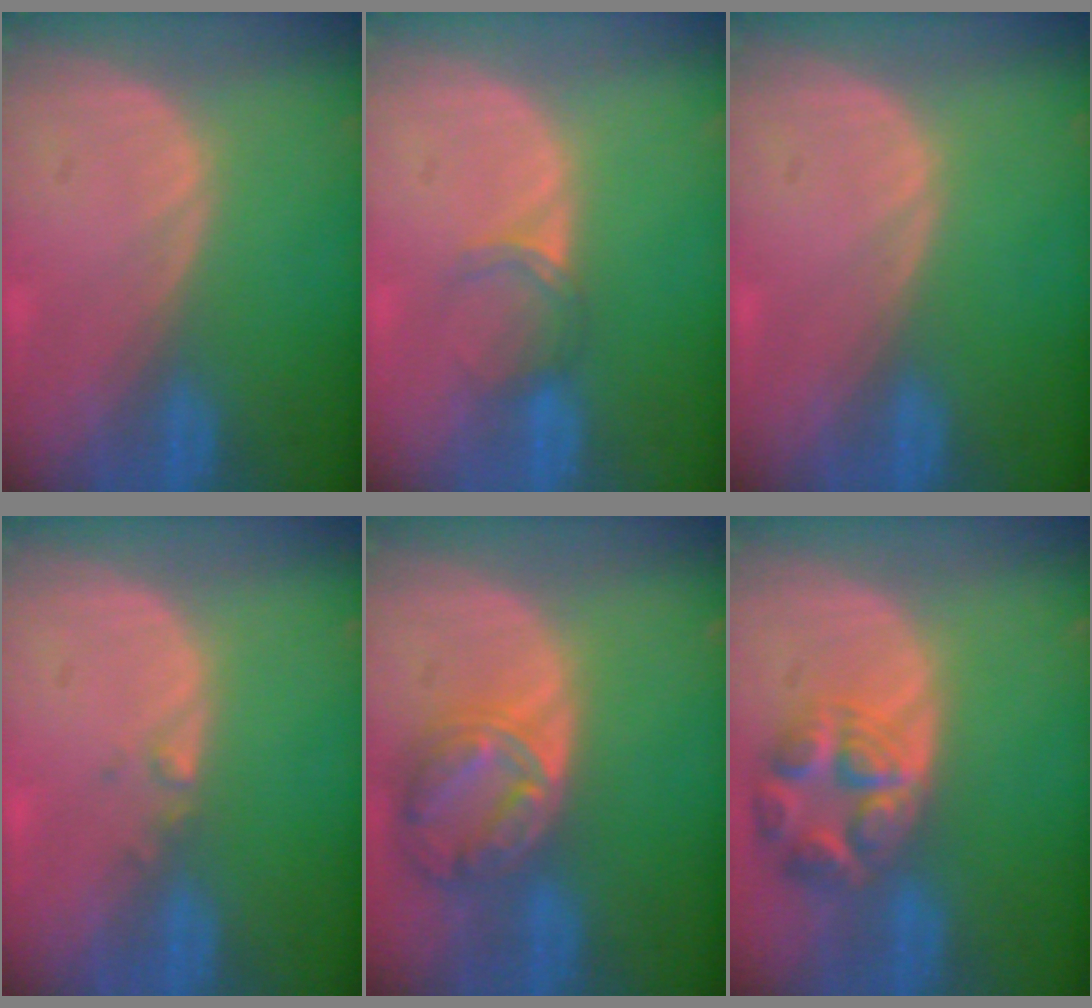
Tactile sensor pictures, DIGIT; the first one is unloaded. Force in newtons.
{"total": 2.9, "press": 2.5, "slide": 1.5}
{"total": 0.0}
{"total": 1.0, "press": 0.9, "slide": 0.5}
{"total": 8.3, "press": 7.1, "slide": 4.2}
{"total": 7.7, "press": 6.9, "slide": 3.4}